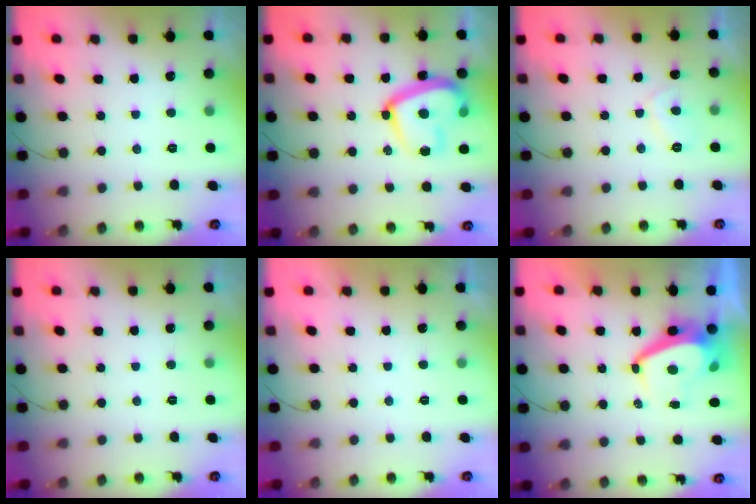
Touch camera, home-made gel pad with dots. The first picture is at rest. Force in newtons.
{"total": 17.6, "press": 17.6, "slide": 1.6}
{"total": 2.7, "press": 2.6, "slide": 0.4}
{"total": 0.0}
{"total": 2.2, "press": 2.1, "slide": 0.4}
{"total": 5.5, "press": 5.5, "slide": 0.4}